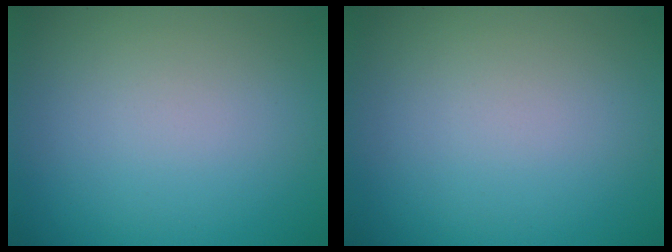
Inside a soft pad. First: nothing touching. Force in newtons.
{"total": 0.0}